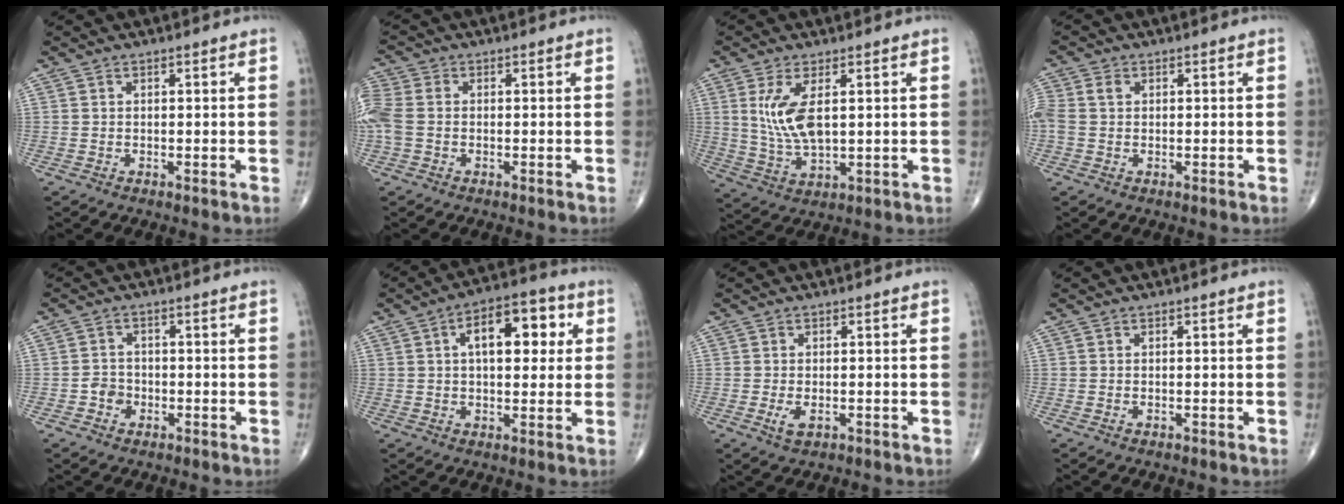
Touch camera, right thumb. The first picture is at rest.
{"total": 6.0, "force": [-0.3, 4.3, 4.2], "torque": [-0.127, 0.014, -0.011]}
{"total": 8.7, "force": [2.0, 3.6, 7.7], "torque": [-0.161, -0.015, 0.051]}
{"total": 3.4, "force": [0.6, 2.5, 2.2], "torque": [-0.062, 0.015, 0.013]}
{"total": 2.9, "force": [-1.1, 2.5, 1.0], "torque": [-0.002, 0.009, -0.023]}
{"total": 12.1, "force": [3.1, 6.2, 9.9], "torque": [-0.116, 0.018, 0.040]}
{"total": 2.4, "force": [-0.7, 1.3, 1.9], "torque": [-0.038, -0.005, -0.011]}
{"total": 0.0}